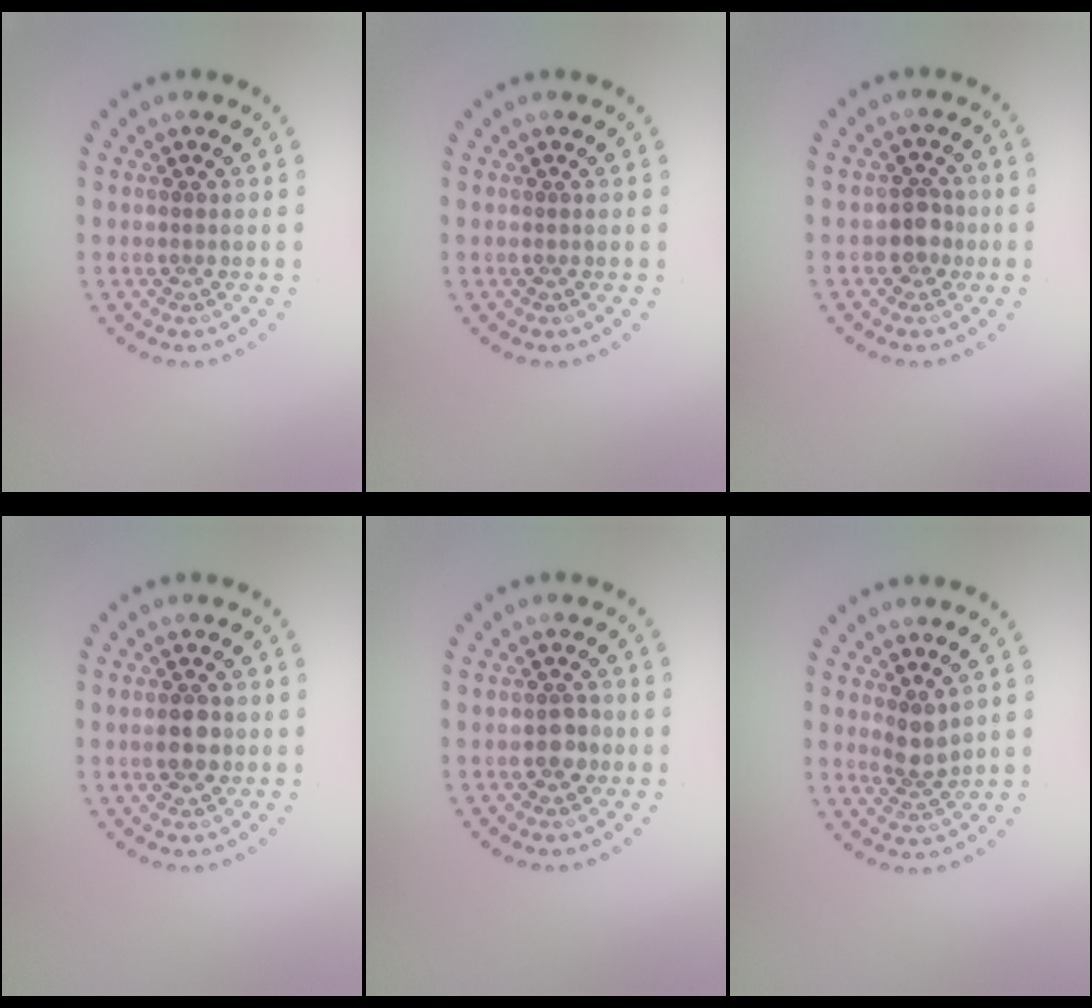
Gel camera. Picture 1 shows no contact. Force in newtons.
{"total": 0.0}
{"total": 2.0, "press": 1.9, "slide": 0.7}
{"total": 2.8, "press": 2.8, "slide": 0.2}
{"total": 1.9, "press": 1.9, "slide": 0.3}
{"total": 2.3, "press": 1.9, "slide": 1.3}